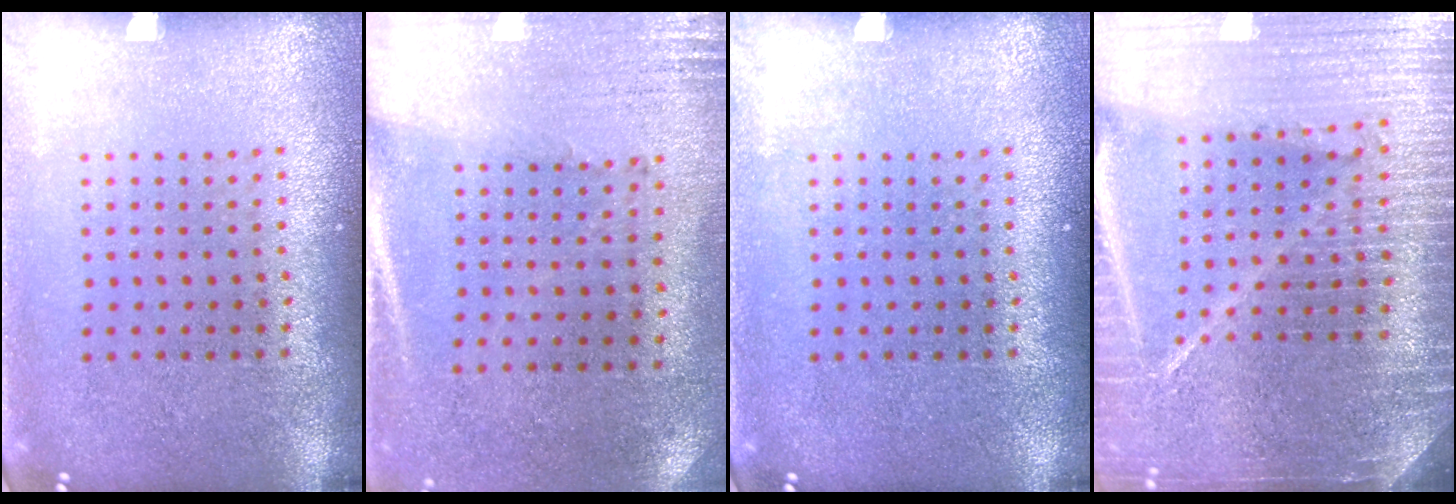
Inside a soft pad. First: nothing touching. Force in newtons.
{"total": 2.8, "press": 2.4, "slide": 1.4}
{"total": 0.0}
{"total": 5.8, "press": 5.0, "slide": 2.8}